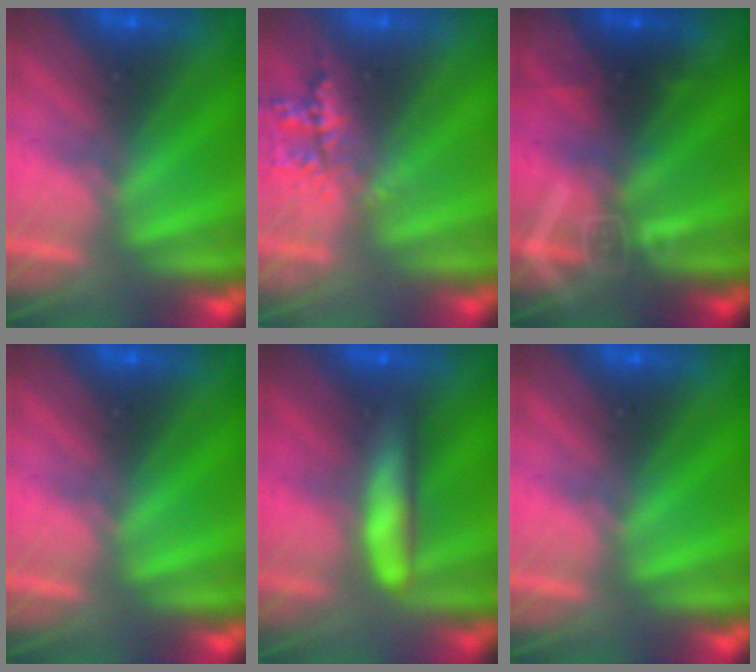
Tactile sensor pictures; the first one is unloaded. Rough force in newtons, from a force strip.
{"total": 2.3}
{"total": 2.8}
{"total": 0.0}
{"total": 7.8}
{"total": 0.0}